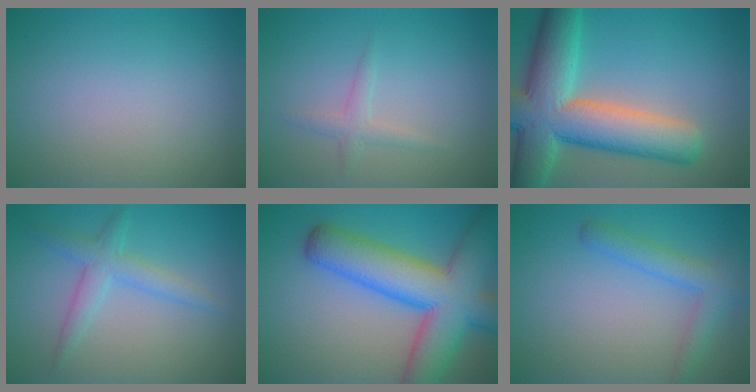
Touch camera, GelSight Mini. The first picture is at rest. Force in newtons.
{"total": 1.3, "press": 1.3, "slide": 0.1}
{"total": 12.0, "press": 12.0, "slide": 0.7}
{"total": 2.8, "press": 2.8, "slide": 0.1}
{"total": 11.7, "press": 11.7, "slide": 0.4}
{"total": 2.7, "press": 2.7, "slide": 0.1}